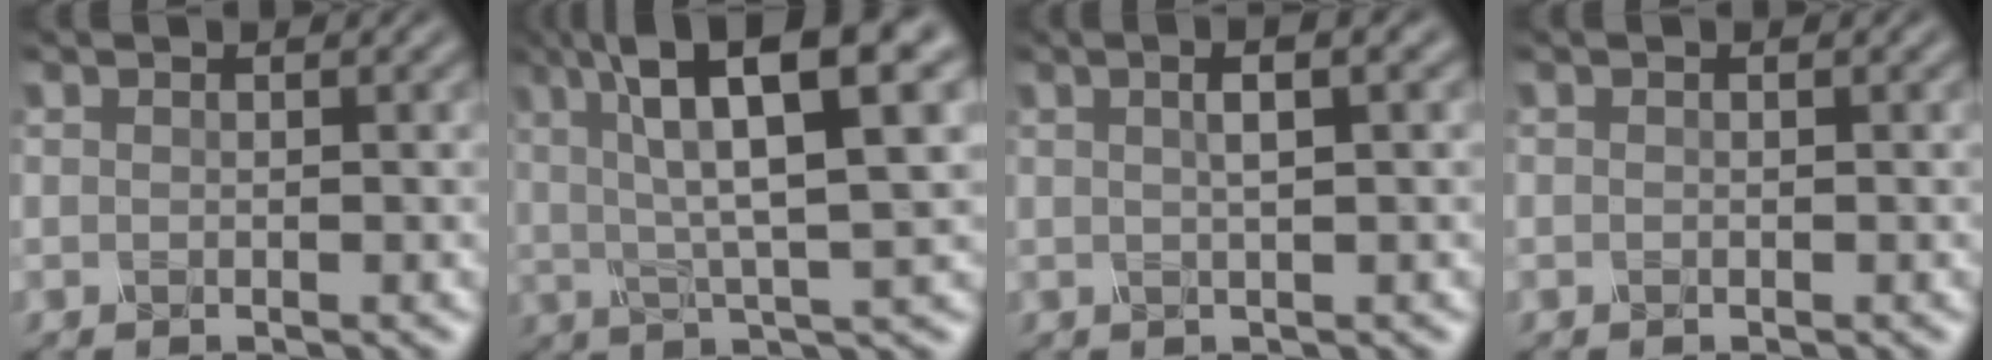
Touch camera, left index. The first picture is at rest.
{"total": 11.6, "force": [4.6, 2.7, 10.3], "torque": [-0.169, 0.021, 0.083]}
{"total": 2.9, "force": [0.8, 0.6, 2.7], "torque": [-0.035, 0.009, 0.012]}
{"total": 0.6, "force": [0.1, 0.2, 0.5], "torque": [-0.001, -0.002, -0.003]}